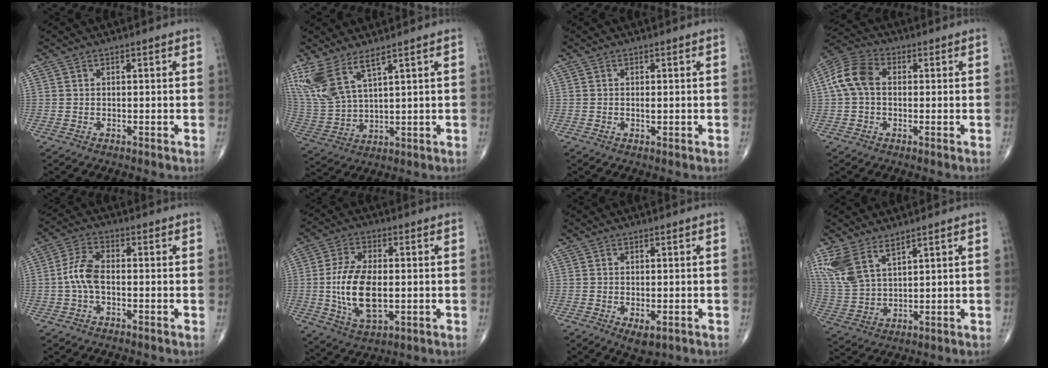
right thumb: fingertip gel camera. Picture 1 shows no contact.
{"total": 11.0, "force": [7.1, 3.6, 7.7], "torque": [-0.181, -0.029, 0.163]}
{"total": 1.5, "force": [0.0, 0.6, 1.4], "torque": [-0.025, -0.003, -0.001]}
{"total": 8.7, "force": [0.6, 6.1, 6.2], "torque": [-0.127, 0.028, 0.003]}
{"total": 6.0, "force": [-0.9, 3.1, 5.1], "torque": [-0.112, 0.019, -0.024]}
{"total": 13.4, "force": [-1.1, 6.8, 11.5], "torque": [-0.223, -0.004, -0.014]}
{"total": 3.6, "force": [-1.3, 1.8, 2.9], "torque": [-0.045, -0.007, -0.014]}
{"total": 9.7, "force": [6.4, 4.2, 6.0], "torque": [-0.135, -0.020, 0.146]}